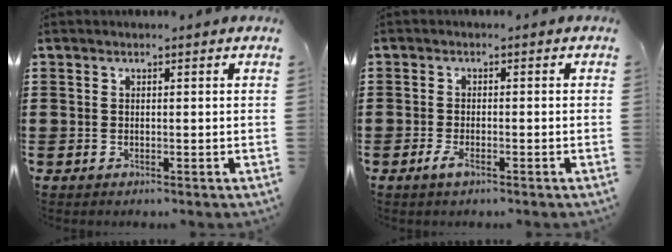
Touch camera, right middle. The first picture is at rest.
{"total": 2.1, "force": [-1.2, 0.6, 1.7], "torque": [-0.037, -0.002, -0.024]}